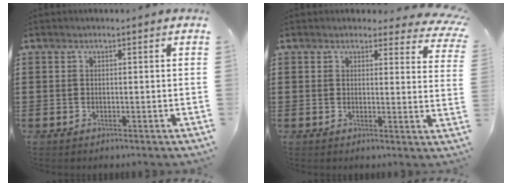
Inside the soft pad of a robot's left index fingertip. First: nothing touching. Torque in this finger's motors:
{"motor_torque": [2.14, 0.00, 0.42, -0.02]}